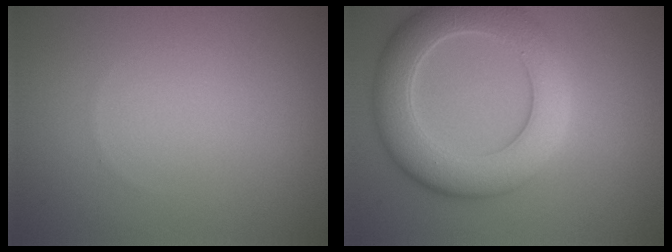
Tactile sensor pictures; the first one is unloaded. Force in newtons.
{"total": 7.4, "press": 7.4, "slide": 0.5}